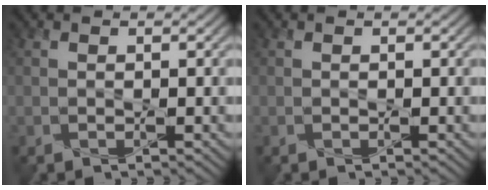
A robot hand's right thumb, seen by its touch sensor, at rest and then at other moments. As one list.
[{"total": 0.0}]